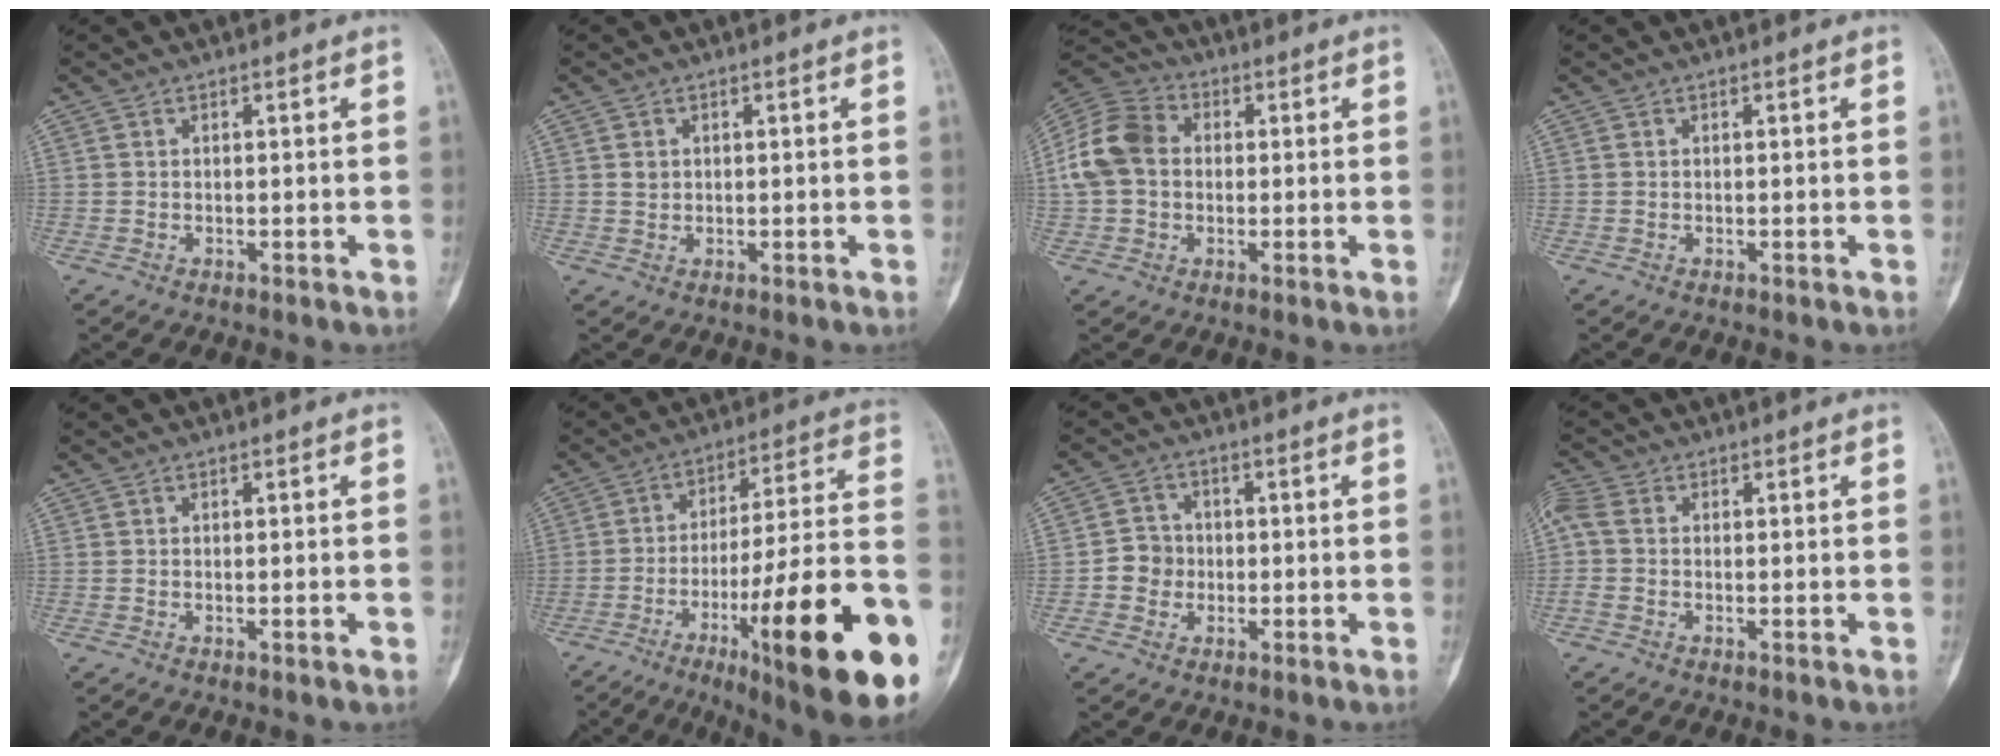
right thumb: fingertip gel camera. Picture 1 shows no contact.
{"total": 1.4, "force": [0.4, 1.2, 0.6], "torque": [-0.006, 0.000, 0.008]}
{"total": 11.7, "force": [0.7, 9.1, 7.3], "torque": [-0.141, 0.030, 0.004]}
{"total": 0.0}
{"total": 0.9, "force": [-0.3, 0.1, 0.8], "torque": [-0.010, 0.000, -0.003]}
{"total": 28.9, "force": [-11.4, 4.7, 26.2], "torque": [-0.334, 0.042, -0.168]}
{"total": 4.7, "force": [-0.8, 4.4, 1.4], "torque": [0.001, 0.011, -0.022]}
{"total": 4.2, "force": [0.0, 2.8, 3.1], "torque": [-0.093, 0.010, -0.012]}